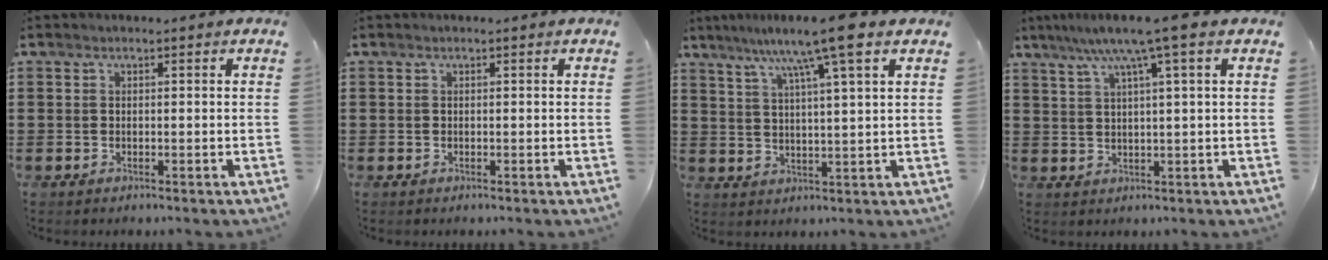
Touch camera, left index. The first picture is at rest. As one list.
[{"total": 0.0}, {"total": 9.1, "force": [6.1, 0.1, 6.8], "torque": [-0.131, -0.012, 0.100]}, {"total": 6.7, "force": [3.6, -0.1, 5.6], "torque": [-0.119, -0.001, 0.057]}]